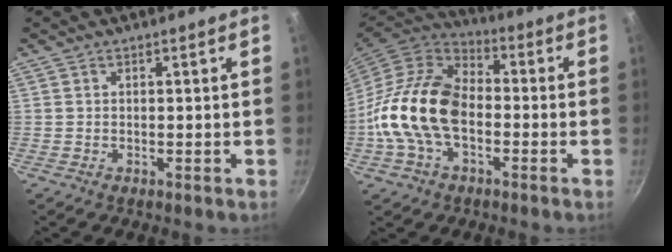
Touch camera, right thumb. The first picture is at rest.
{"total": 18.4, "force": [-2.7, 11.8, 13.8], "torque": [-0.234, 0.035, -0.066]}